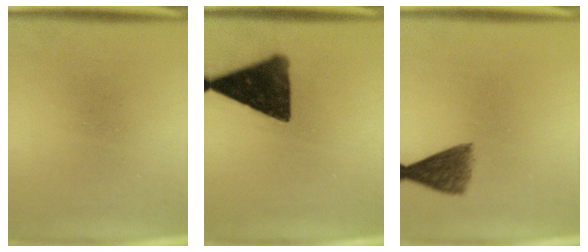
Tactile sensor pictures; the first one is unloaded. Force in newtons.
{"total": 13.2}
{"total": 5.1}